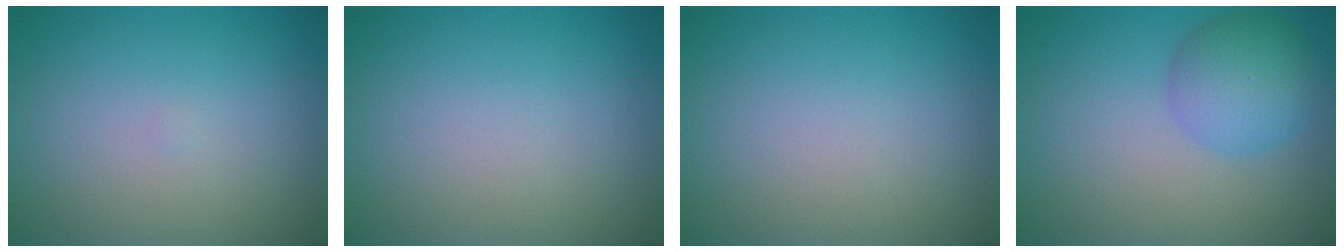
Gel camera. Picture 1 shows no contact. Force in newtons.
{"total": 0.0}
{"total": 0.0}
{"total": 4.4, "press": 4.4, "slide": 0.2}